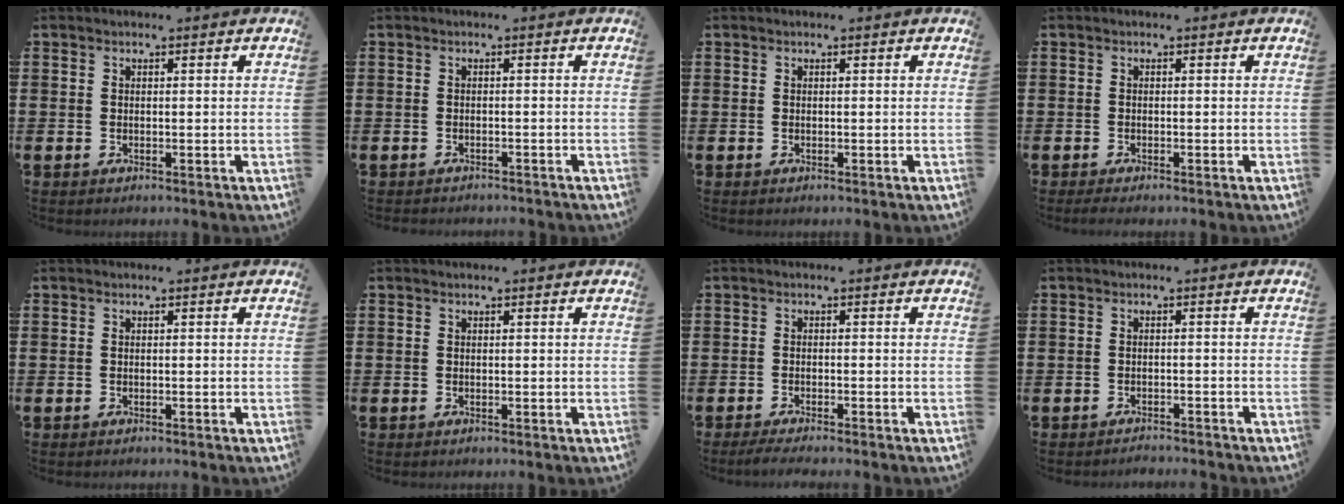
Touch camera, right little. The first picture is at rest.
{"total": 0.7, "force": [-0.7, 0.1, -0.1], "torque": [-0.001, 0.000, -0.015]}
{"total": 0.0}
{"total": 0.7, "force": [-0.4, 0.1, 0.6], "torque": [-0.009, -0.002, -0.008]}
{"total": 0.0}
{"total": 0.0}
{"total": 1.4, "force": [-1.1, 0.0, 0.9], "torque": [-0.014, 0.000, -0.020]}
{"total": 1.1, "force": [-1.1, -0.1, 0.0], "torque": [-0.002, 0.002, -0.023]}